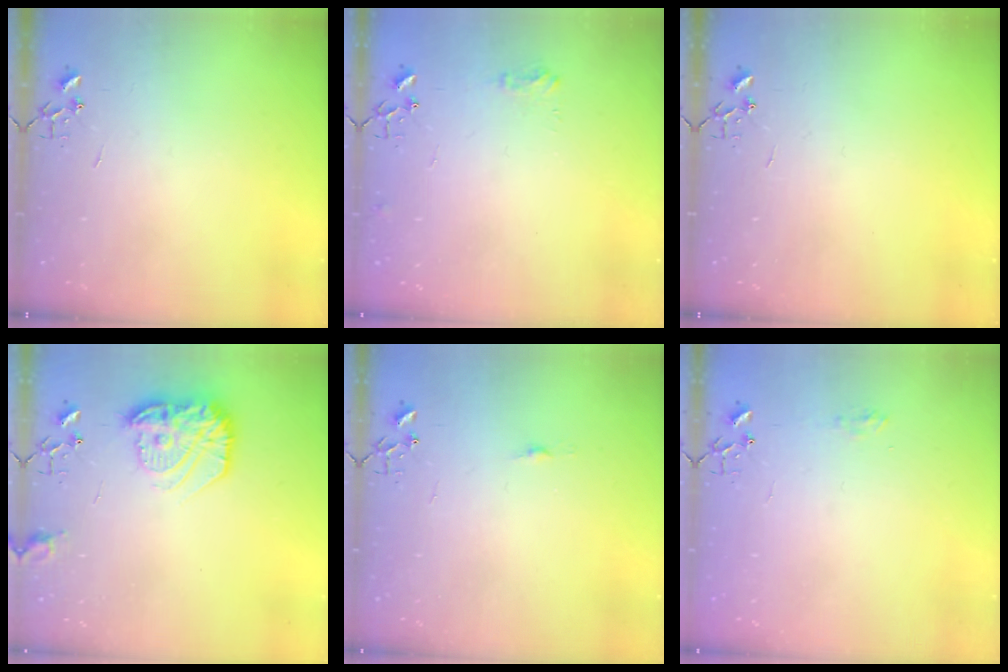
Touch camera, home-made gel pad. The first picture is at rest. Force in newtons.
{"total": 6.9, "press": 6.9, "slide": 0.9}
{"total": 0.0}
{"total": 16.6, "press": 16.6, "slide": 0.9}
{"total": 3.4, "press": 3.4, "slide": 0.4}
{"total": 6.9, "press": 6.9, "slide": 0.7}